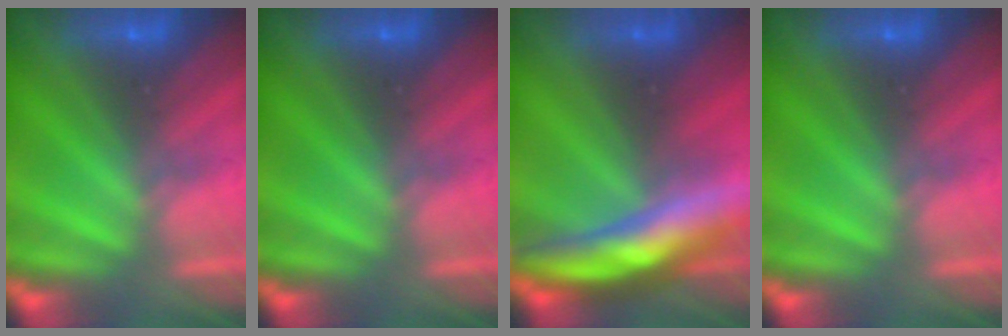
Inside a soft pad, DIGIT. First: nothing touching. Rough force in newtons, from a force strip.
{"total": 0.0}
{"total": 6.9}
{"total": 0.0}